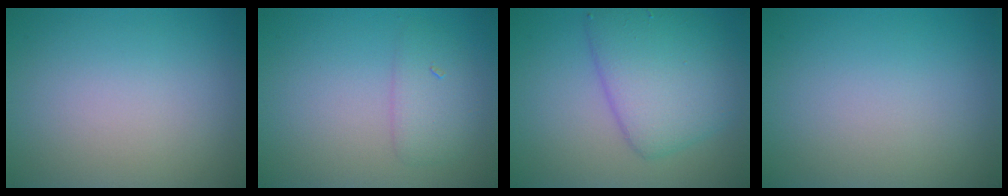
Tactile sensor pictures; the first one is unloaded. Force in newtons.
{"total": 2.1, "press": 2.1, "slide": 0.1}
{"total": 6.0, "press": 6.0, "slide": 0.2}
{"total": 0.0}